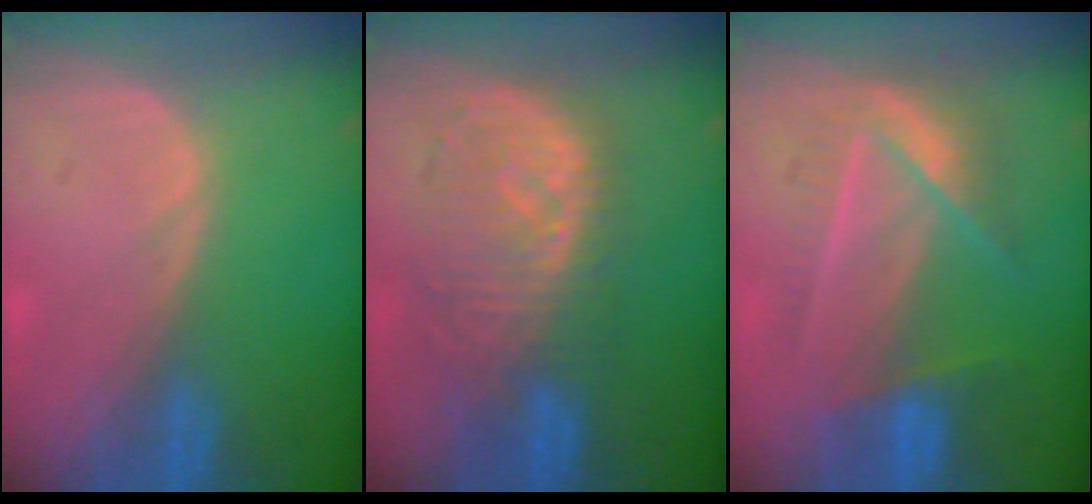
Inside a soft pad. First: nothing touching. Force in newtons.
{"total": 9.4, "press": 8.9, "slide": 3.2}
{"total": 6.8, "press": 6.7, "slide": 1.2}